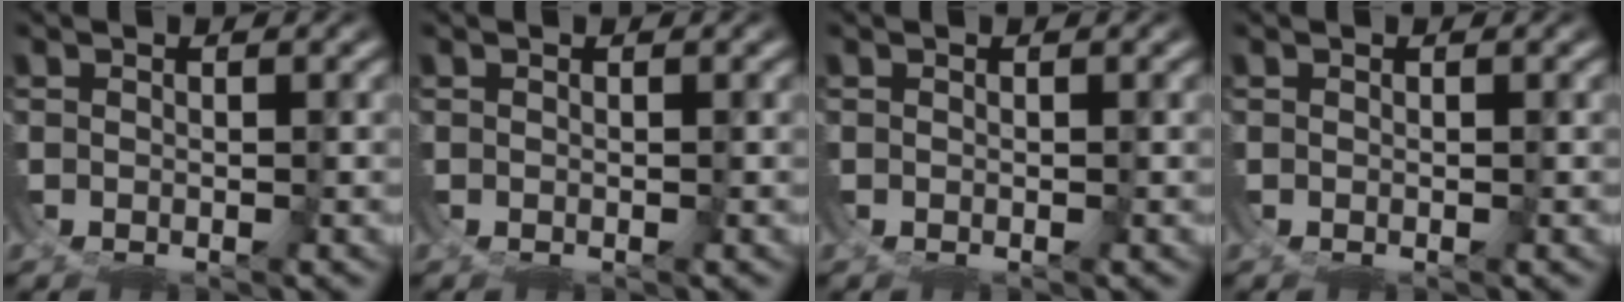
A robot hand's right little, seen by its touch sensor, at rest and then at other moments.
{"total": 0.0}
{"total": 0.0}
{"total": 0.0}